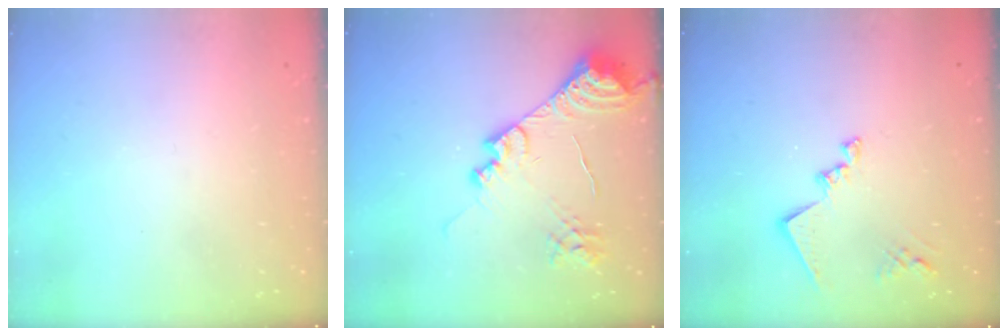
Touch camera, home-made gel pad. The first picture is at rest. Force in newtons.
{"total": 18.4, "press": 18.2, "slide": 2.1}
{"total": 13.3, "press": 13.2, "slide": 1.1}